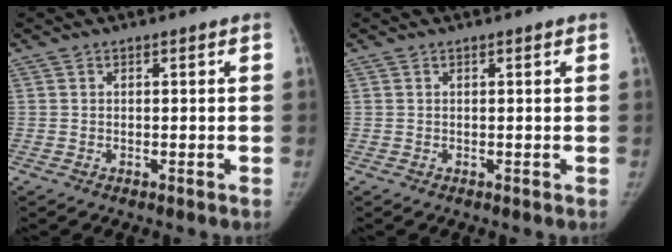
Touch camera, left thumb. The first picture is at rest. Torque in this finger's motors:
{"motor_torque": [-0.23, -0.06, 0.01, -0.15, 0.00]}